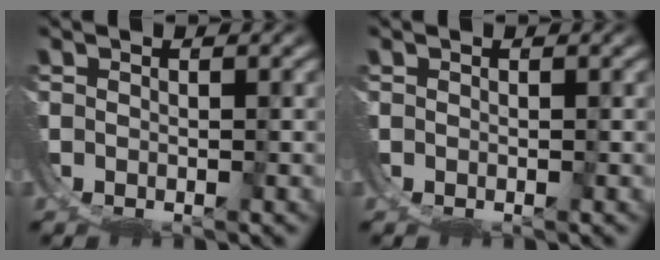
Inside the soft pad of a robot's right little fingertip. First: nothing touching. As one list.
[{"total": 0.0}]